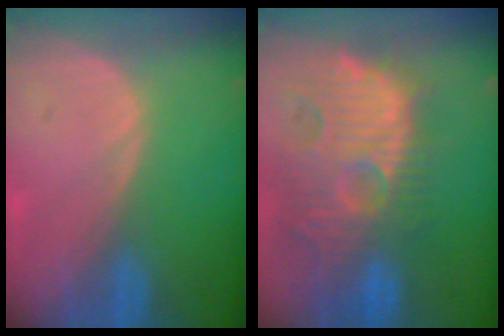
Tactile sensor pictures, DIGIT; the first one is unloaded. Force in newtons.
{"total": 13.8, "press": 12.3, "slide": 6.2}